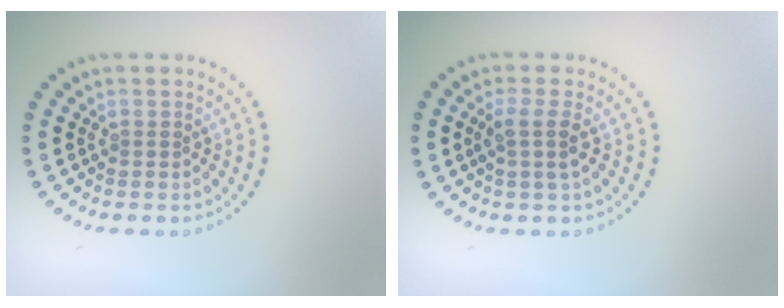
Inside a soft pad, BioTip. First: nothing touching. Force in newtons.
{"total": 2.0, "press": 1.5, "slide": 1.2}